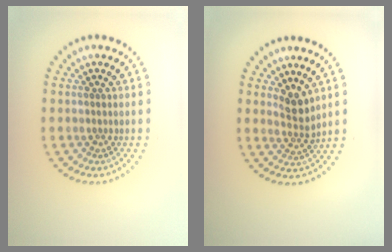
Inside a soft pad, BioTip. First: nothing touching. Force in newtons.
{"total": 2.4, "press": 1.8, "slide": 1.5}